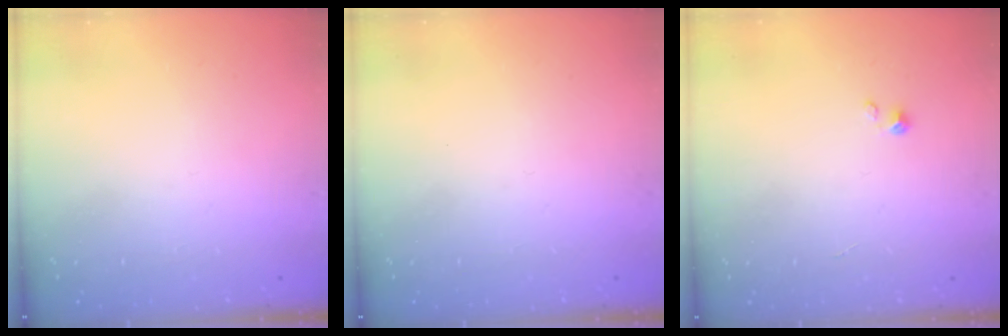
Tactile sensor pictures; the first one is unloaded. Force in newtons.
{"total": 0.0}
{"total": 0.7, "press": 0.7, "slide": 0.1}